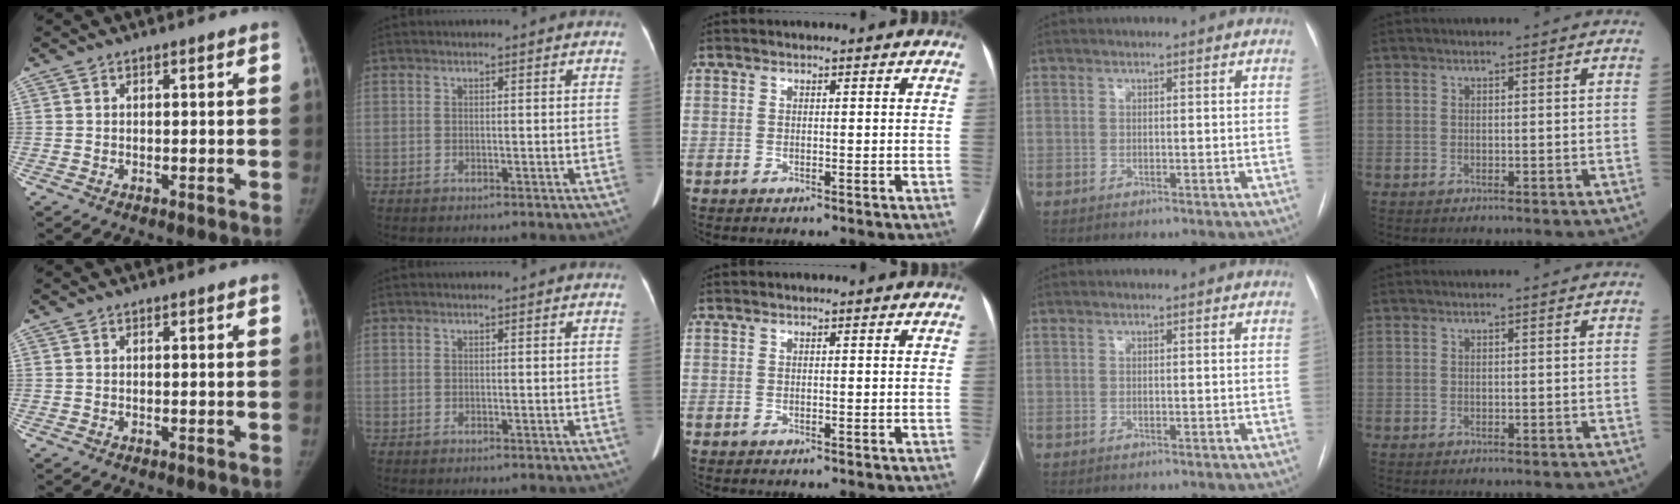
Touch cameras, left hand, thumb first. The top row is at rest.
{}